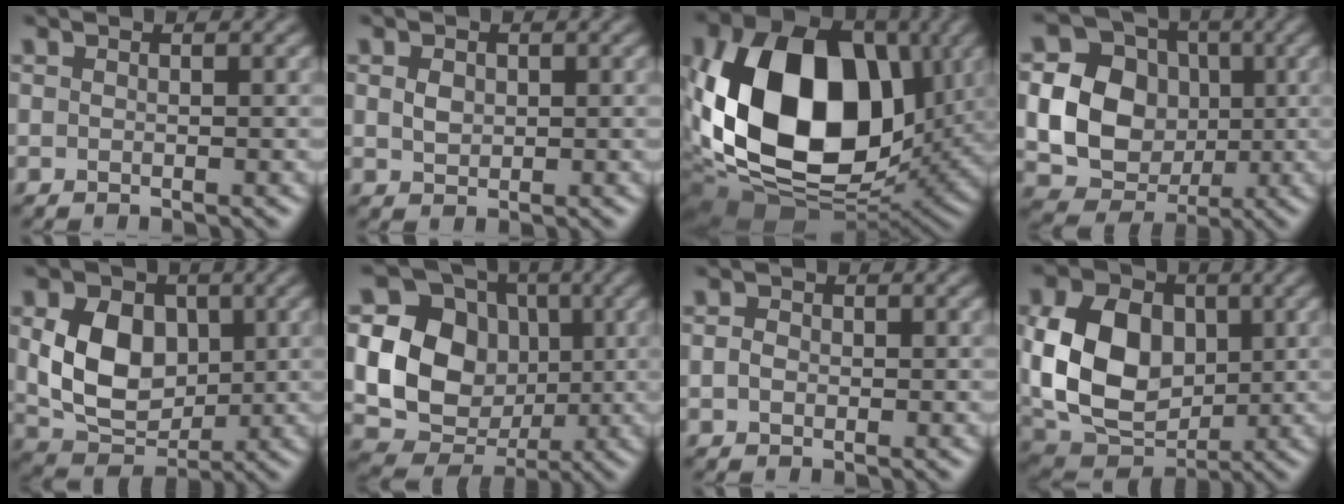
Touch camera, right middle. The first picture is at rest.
{"total": 1.5, "force": [0.3, 1.2, 0.9], "torque": [-0.018, 0.000, 0.007]}
{"total": 16.6, "force": [1.6, 11.5, 11.9], "torque": [-0.234, -0.016, 0.028]}
{"total": 10.6, "force": [0.0, 9.4, 4.9], "torque": [-0.100, -0.005, -0.007]}
{"total": 7.4, "force": [1.0, 5.5, 4.9], "torque": [-0.097, -0.005, 0.017]}
{"total": 12.8, "force": [0.6, 11.2, 6.1], "torque": [-0.134, 0.002, 0.002]}
{"total": 1.3, "force": [-0.1, 1.0, 0.7], "torque": [-0.015, 0.000, -0.007]}
{"total": 11.2, "force": [0.8, 8.1, 7.6], "torque": [-0.171, -0.001, 0.012]}